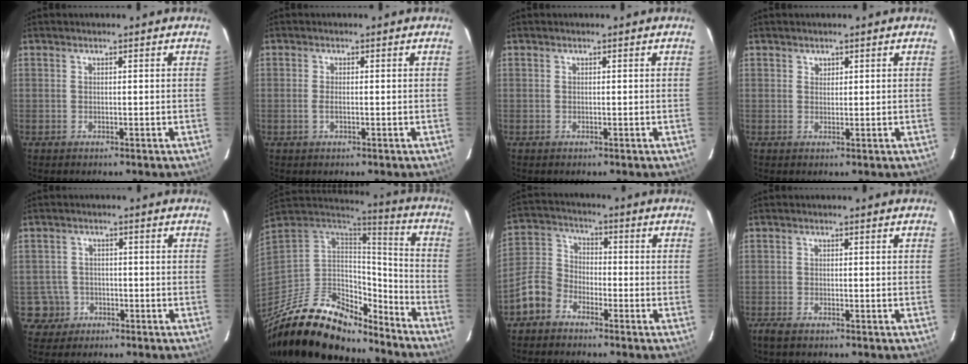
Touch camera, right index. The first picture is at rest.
{"total": 1.5, "force": [-0.4, 0.5, 1.3], "torque": [-0.029, -0.001, -0.007]}
{"total": 0.0}
{"total": 1.0, "force": [0.6, 0.8, 0.1], "torque": [0.001, 0.004, 0.009]}
{"total": 3.9, "force": [-1.3, 3.7, -0.1], "torque": [-0.005, 0.018, -0.020]}
{"total": 26.5, "force": [-19.3, 10.9, 14.4], "torque": [-0.293, -0.017, -0.317]}
{"total": 8.2, "force": [-5.1, 5.7, 3.1], "torque": [-0.080, 0.030, -0.111]}
{"total": 2.6, "force": [-1.8, 0.6, 1.8], "torque": [-0.045, -0.010, -0.035]}